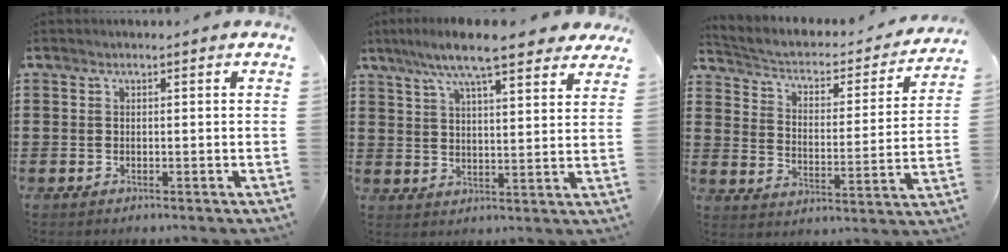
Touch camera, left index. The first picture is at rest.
{"total": 9.5, "force": [7.6, 1.3, 5.5], "torque": [-0.120, -0.017, 0.134]}
{"total": 2.6, "force": [1.8, 1.3, 1.3], "torque": [-0.040, -0.023, 0.019]}